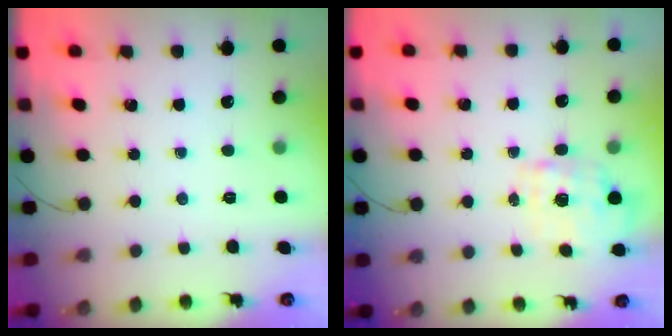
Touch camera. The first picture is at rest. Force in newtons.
{"total": 1.9, "press": 1.8, "slide": 0.6}